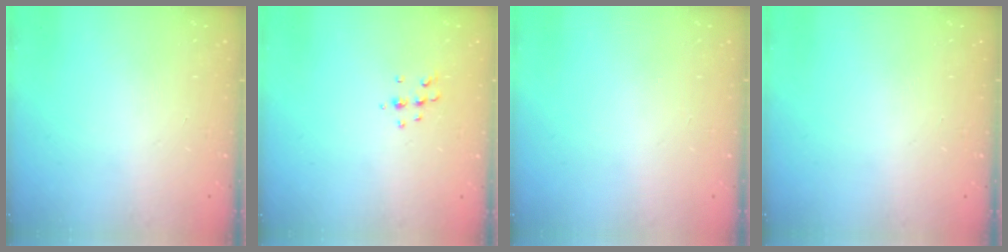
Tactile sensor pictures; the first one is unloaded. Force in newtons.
{"total": 5.7, "press": 5.6, "slide": 1.0}
{"total": 0.0}
{"total": 0.0}